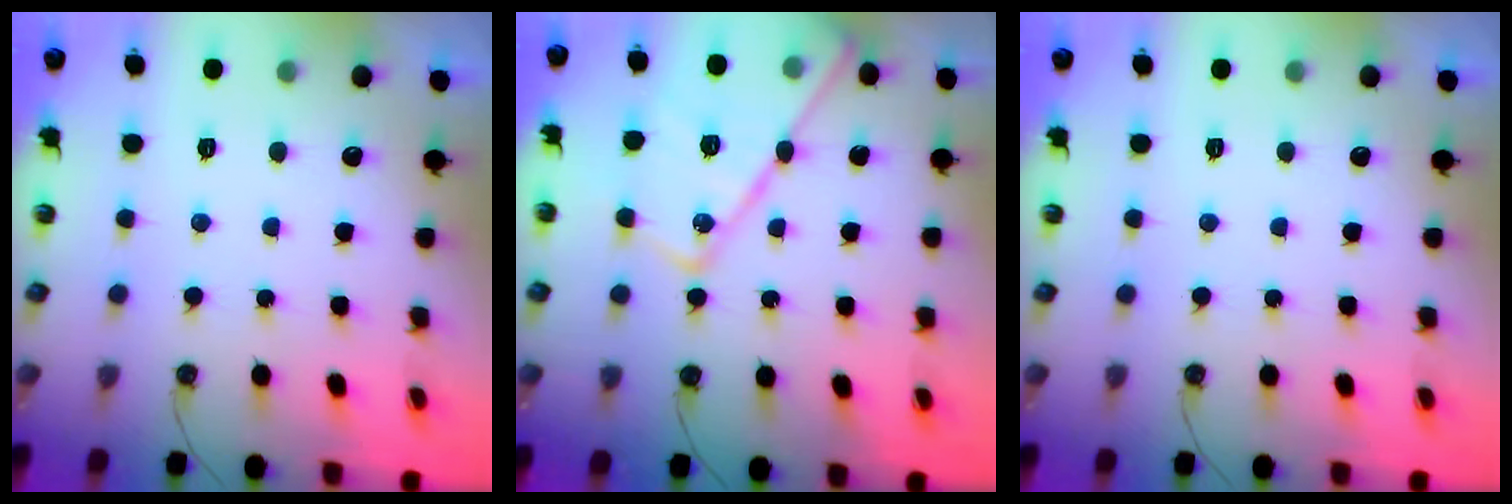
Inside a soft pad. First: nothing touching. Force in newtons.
{"total": 20.2, "press": 20.2, "slide": 1.6}
{"total": 0.0}